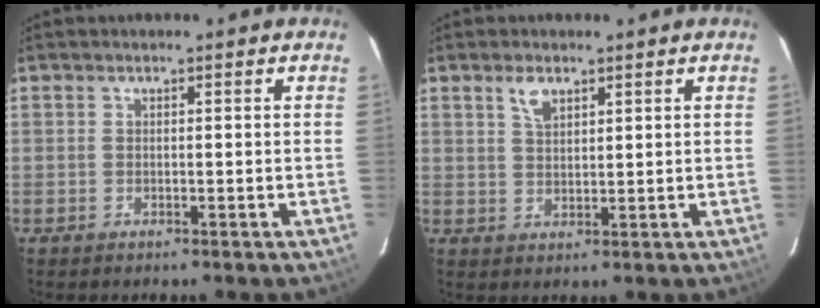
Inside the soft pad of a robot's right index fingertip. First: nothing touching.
{"total": 3.4, "force": [2.2, 1.6, 2.0], "torque": [-0.036, 0.004, 0.042]}